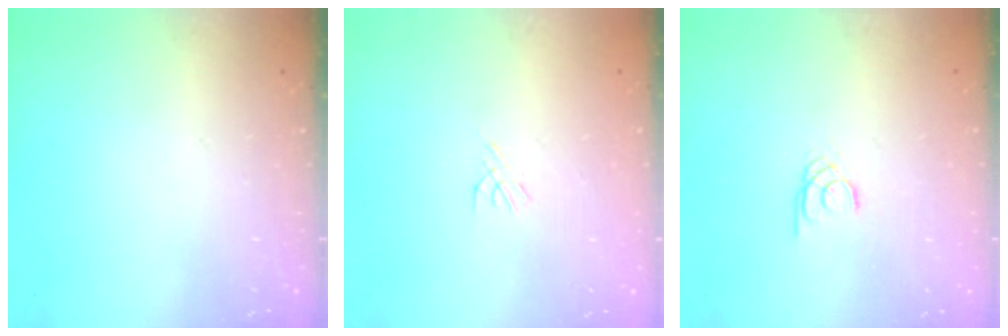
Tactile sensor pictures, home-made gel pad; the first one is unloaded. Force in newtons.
{"total": 1.8, "press": 1.7, "slide": 0.5}
{"total": 1.5, "press": 1.5, "slide": 0.1}